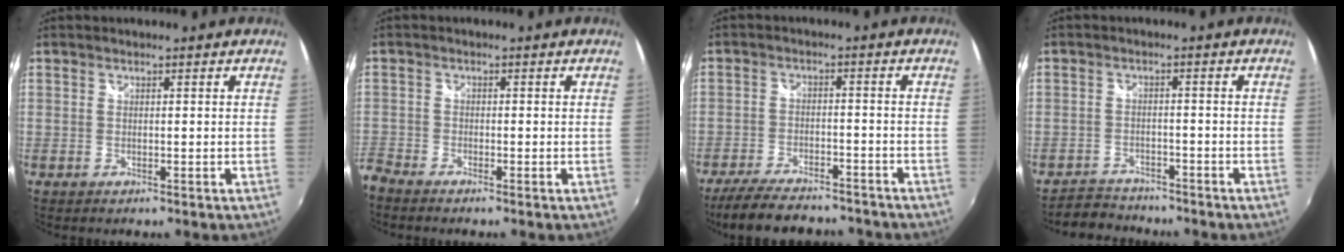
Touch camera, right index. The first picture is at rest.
{"total": 3.9, "force": [-3.4, 2.0, 0.5], "torque": [-0.022, -0.010, -0.077]}
{"total": 16.6, "force": [-14.0, 4.9, 7.4], "torque": [-0.159, -0.021, -0.208]}
{"total": 5.6, "force": [-5.2, 2.1, 0.3], "torque": [-0.028, 0.007, -0.089]}